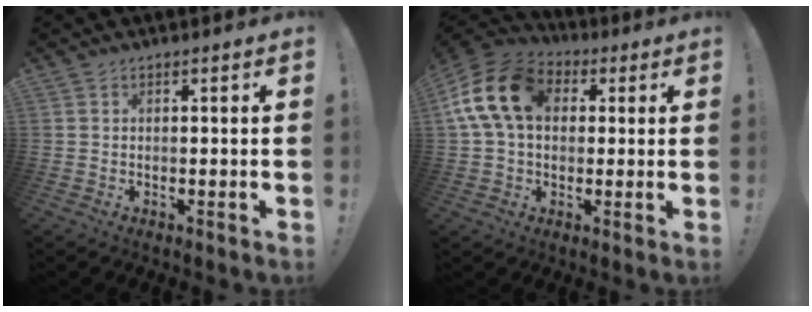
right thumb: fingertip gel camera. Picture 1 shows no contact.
{"total": 16.7, "force": [4.0, 11.8, 11.1], "torque": [-0.206, 0.013, 0.077]}